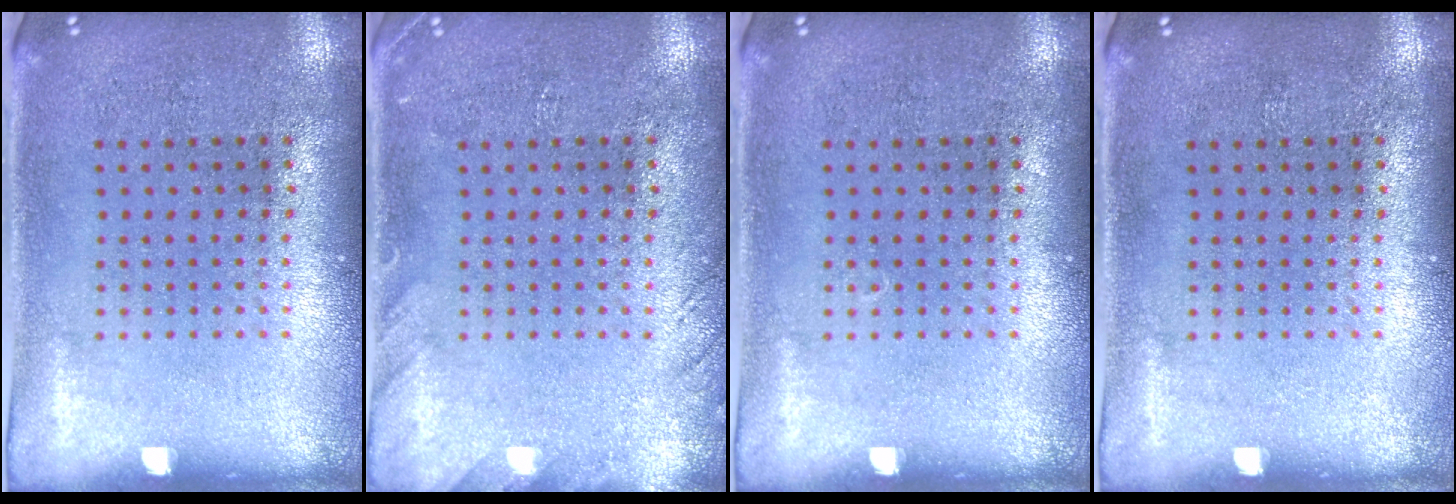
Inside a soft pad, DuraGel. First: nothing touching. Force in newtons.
{"total": 1.5, "press": 1.5, "slide": 0.2}
{"total": 0.0}
{"total": 0.0}